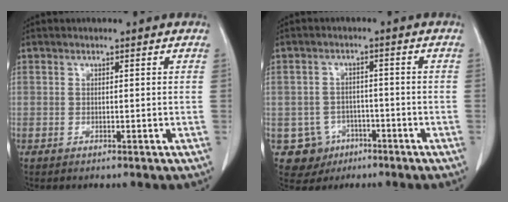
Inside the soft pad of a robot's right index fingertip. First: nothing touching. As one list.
[{"total": 5.6, "force": [-2.3, 5.1, 0.3], "torque": [-0.003, 0.012, -0.030]}]